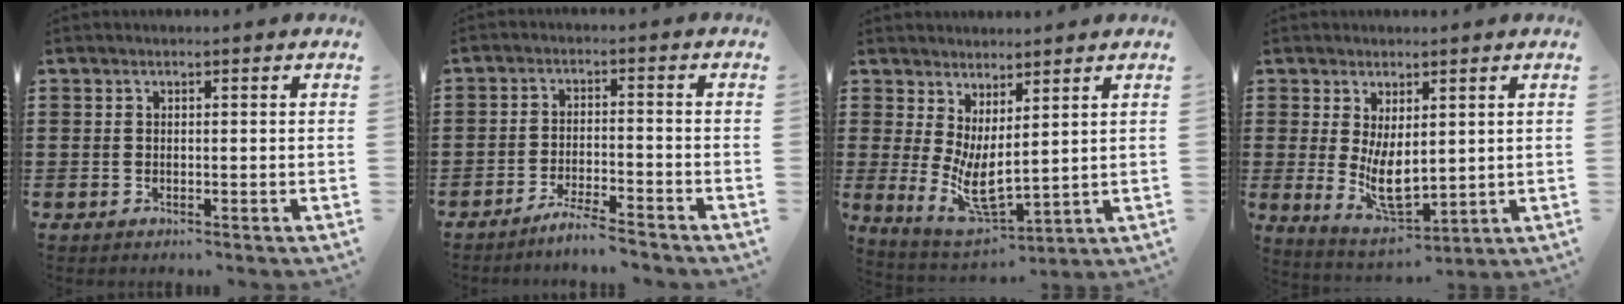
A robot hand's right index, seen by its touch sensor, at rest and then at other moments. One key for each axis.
{"total": 4.3, "fx": -4.0, "fy": -0.3, "fz": 1.5, "tx": -0.032, "ty": -0.006, "tz": -0.079}
{"total": 6.1, "fx": 1.0, "fy": 2.4, "fz": 5.6, "tx": -0.111, "ty": -0.022, "tz": 0.022}
{"total": 6.7, "fx": 0.7, "fy": 3.1, "fz": 6.0, "tx": -0.115, "ty": -0.007, "tz": 0.013}